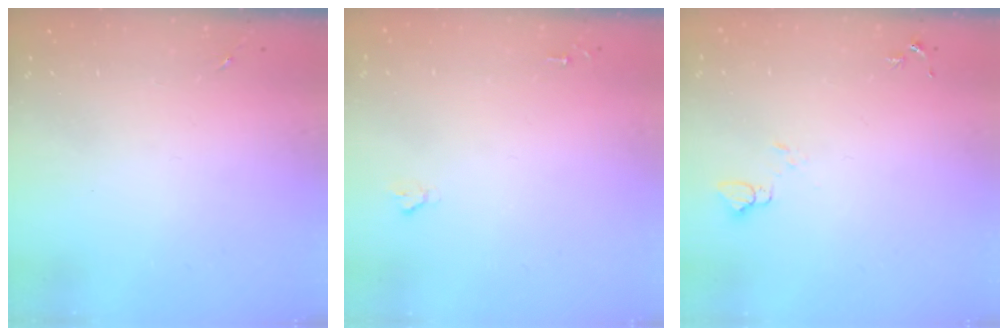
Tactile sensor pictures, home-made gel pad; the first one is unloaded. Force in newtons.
{"total": 1.6, "press": 1.6, "slide": 0.2}
{"total": 3.9, "press": 3.9, "slide": 0.4}